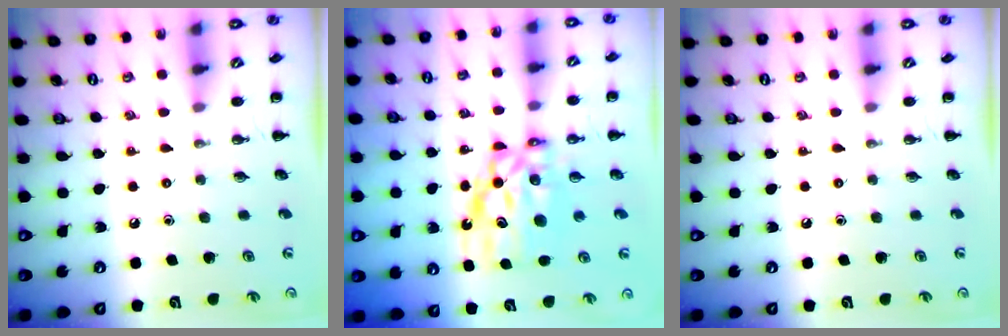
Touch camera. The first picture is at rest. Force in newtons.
{"total": 9.7, "press": 9.4, "slide": 2.5}
{"total": 0.0}